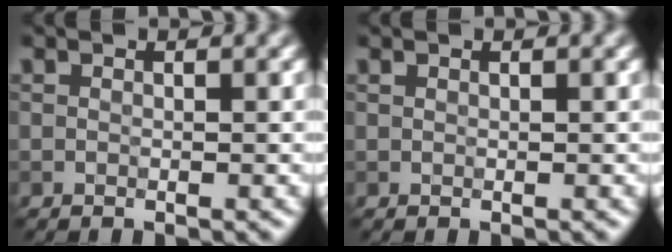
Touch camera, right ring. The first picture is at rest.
{"total": 0.0}